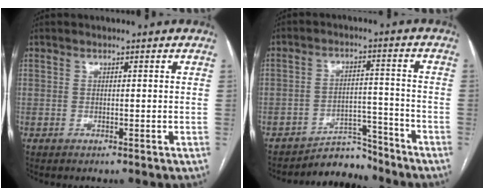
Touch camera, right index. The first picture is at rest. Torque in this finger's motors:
{"motor_torque": [-0.12, 0.03, -0.10, -0.05]}